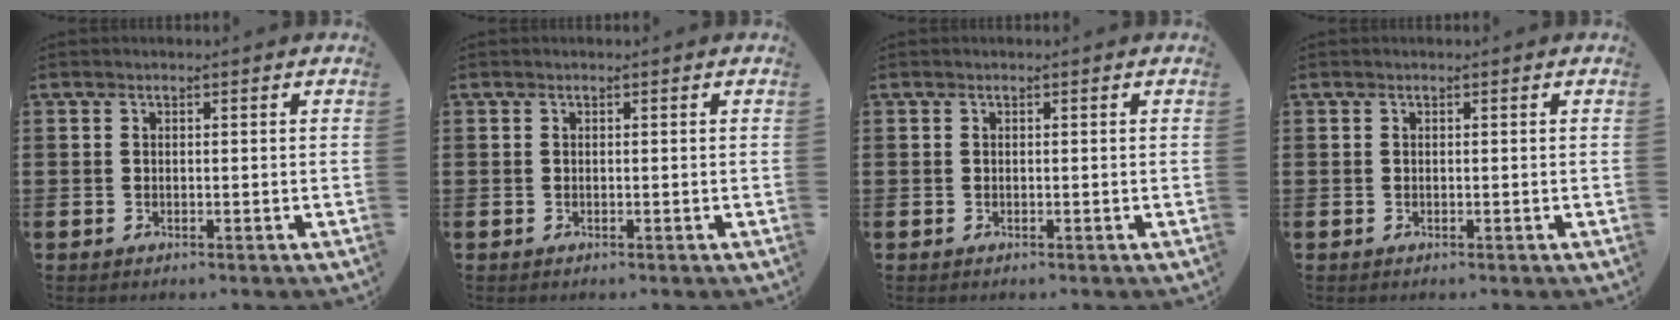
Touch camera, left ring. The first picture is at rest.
{"total": 0.0}
{"total": 0.0}
{"total": 0.0}